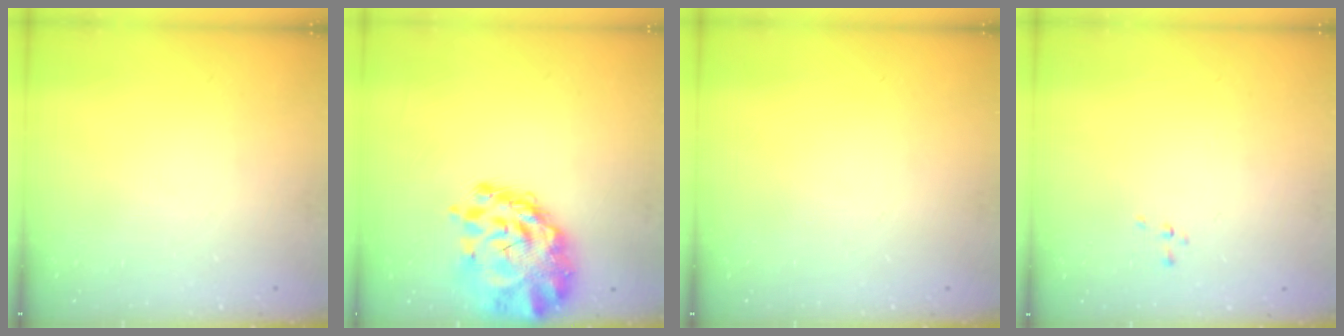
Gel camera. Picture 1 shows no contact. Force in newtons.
{"total": 5.9, "press": 5.5, "slide": 2.1}
{"total": 0.0}
{"total": 0.7, "press": 0.6, "slide": 0.1}